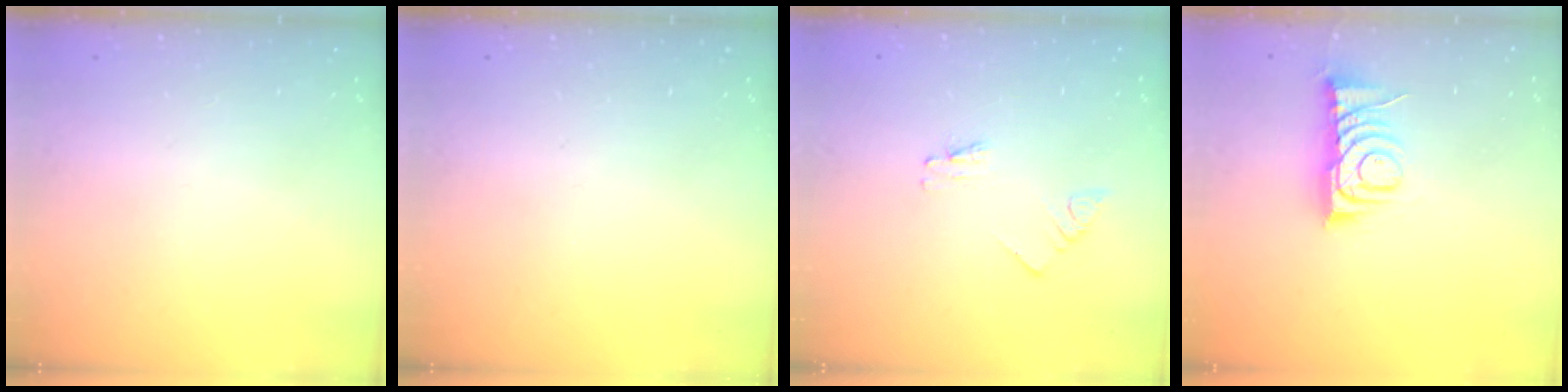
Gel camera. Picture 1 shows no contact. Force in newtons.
{"total": 0.0}
{"total": 1.1, "press": 1.0, "slide": 0.1}
{"total": 7.4, "press": 7.4, "slide": 0.4}